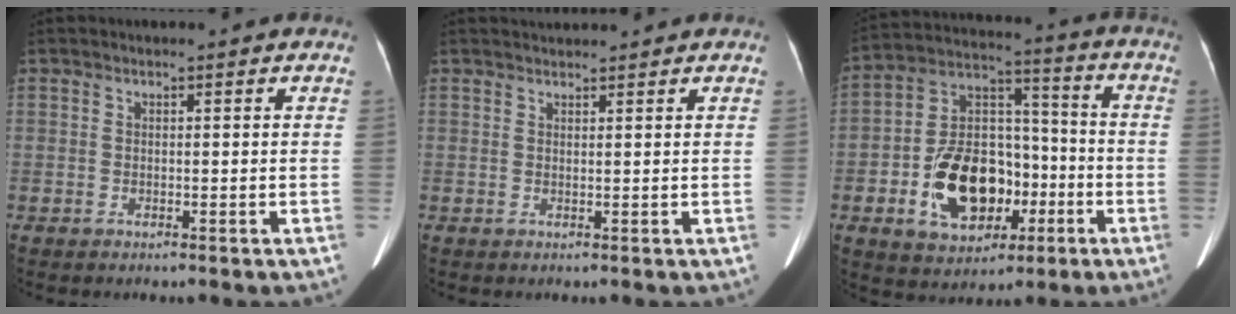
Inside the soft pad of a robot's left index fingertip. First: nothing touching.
{"total": 1.8, "force": [1.8, 0.0, 0.2], "torque": [-0.004, 0.023, 0.035]}
{"total": 15.5, "force": [-5.0, 9.7, 11.1], "torque": [-0.222, 0.025, -0.073]}